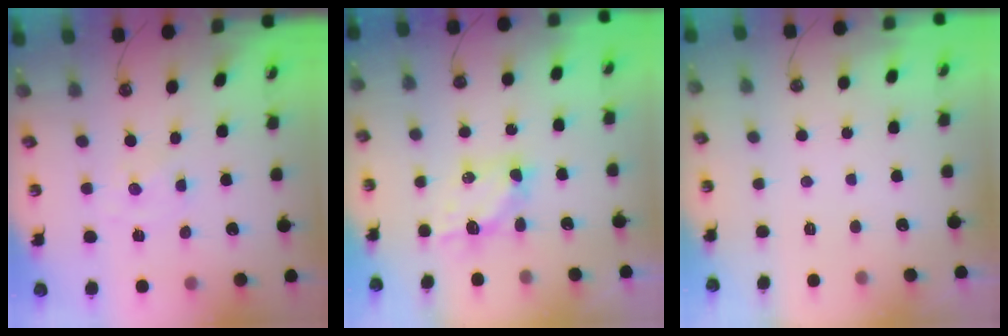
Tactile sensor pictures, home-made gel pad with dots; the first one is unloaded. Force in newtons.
{"total": 5.8, "press": 5.8, "slide": 0.2}
{"total": 0.0}